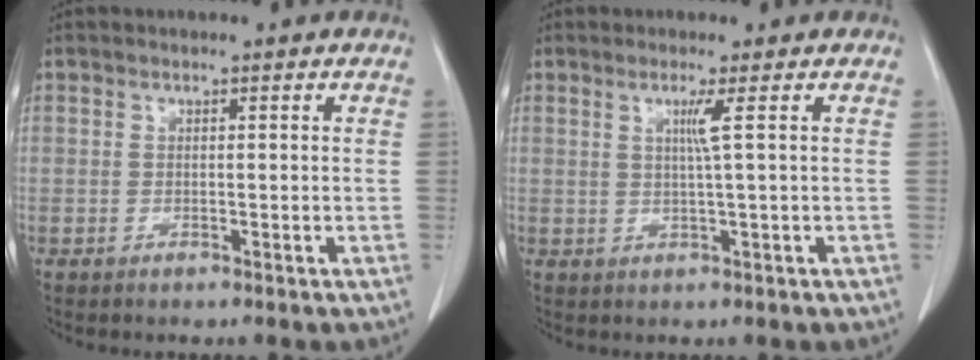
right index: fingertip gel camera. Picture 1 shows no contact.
{"total": 2.2, "force": [0.6, -0.9, 1.9], "torque": [-0.040, -0.003, 0.014]}